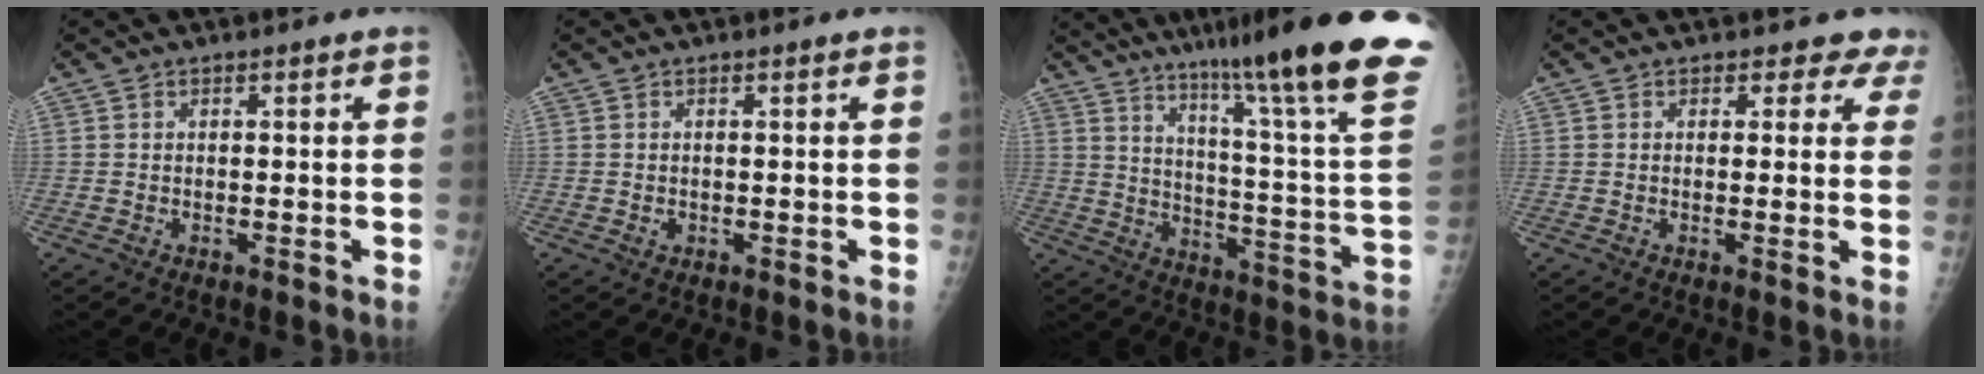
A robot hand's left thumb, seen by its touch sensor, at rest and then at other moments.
{"total": 0.6, "force": [0.0, 0.5, 0.3], "torque": [-0.001, 0.000, -0.001]}
{"total": 28.6, "force": [19.6, 2.0, 20.7], "torque": [-0.255, -0.092, 0.277]}
{"total": 3.8, "force": [3.2, 2.1, -0.1], "torque": [0.039, -0.015, 0.011]}